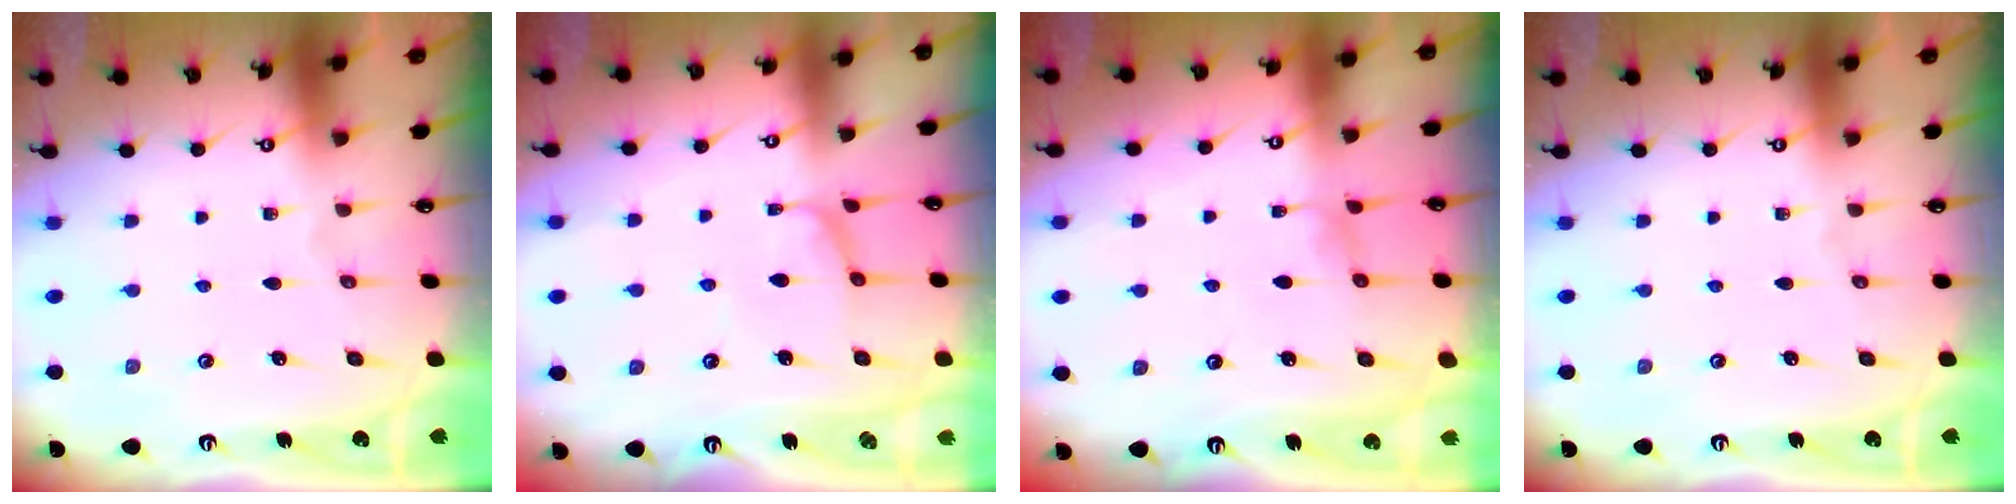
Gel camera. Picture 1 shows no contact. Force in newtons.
{"total": 2.8, "press": 2.7, "slide": 0.7}
{"total": 1.5, "press": 1.4, "slide": 0.3}
{"total": 0.0}